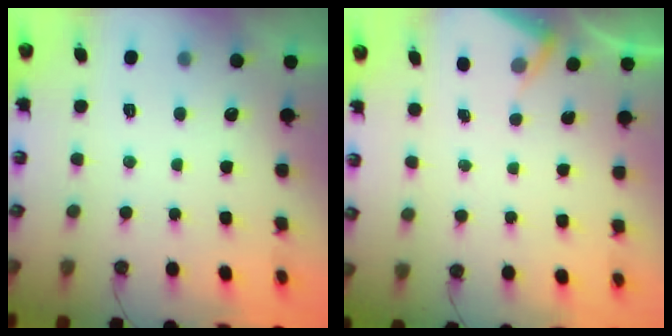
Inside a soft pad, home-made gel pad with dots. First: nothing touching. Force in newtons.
{"total": 3.0, "press": 3.0, "slide": 0.5}